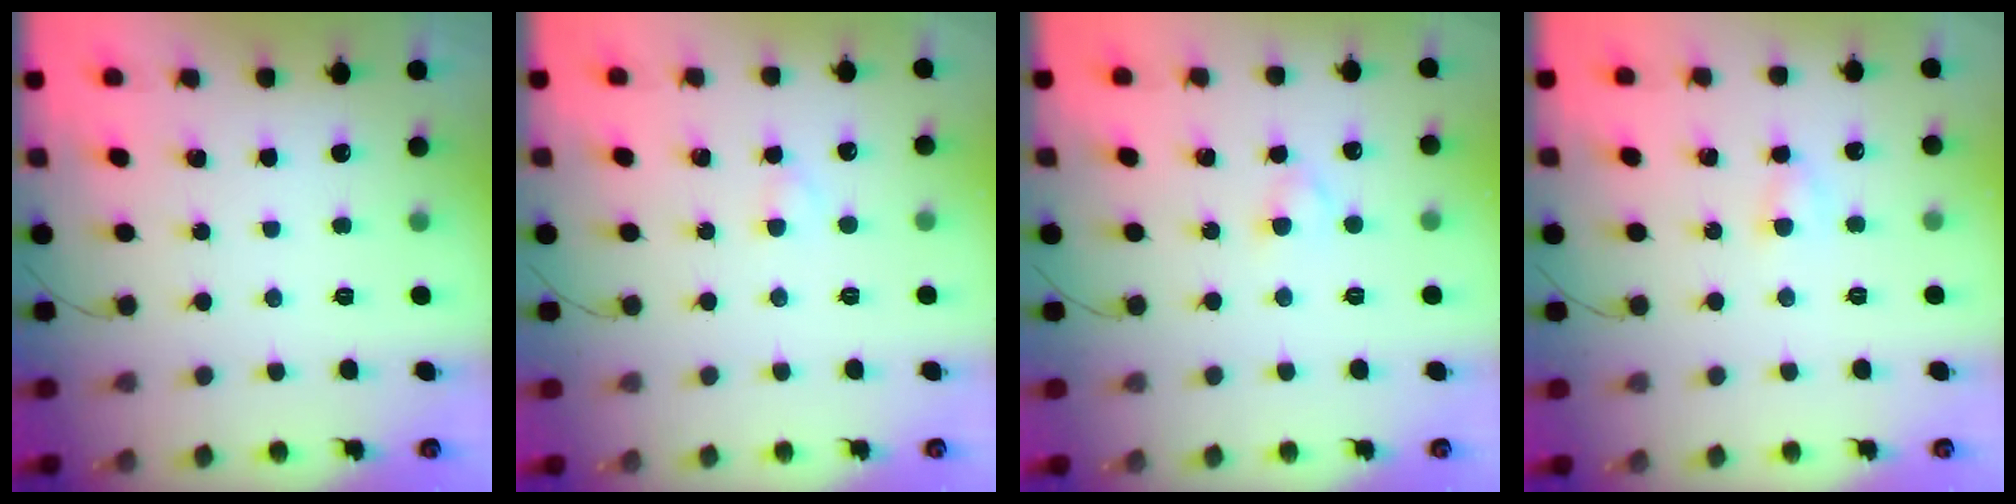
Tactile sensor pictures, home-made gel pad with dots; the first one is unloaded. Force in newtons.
{"total": 1.8, "press": 1.6, "slide": 0.8}
{"total": 3.0, "press": 2.7, "slide": 1.2}
{"total": 3.5, "press": 3.3, "slide": 1.2}